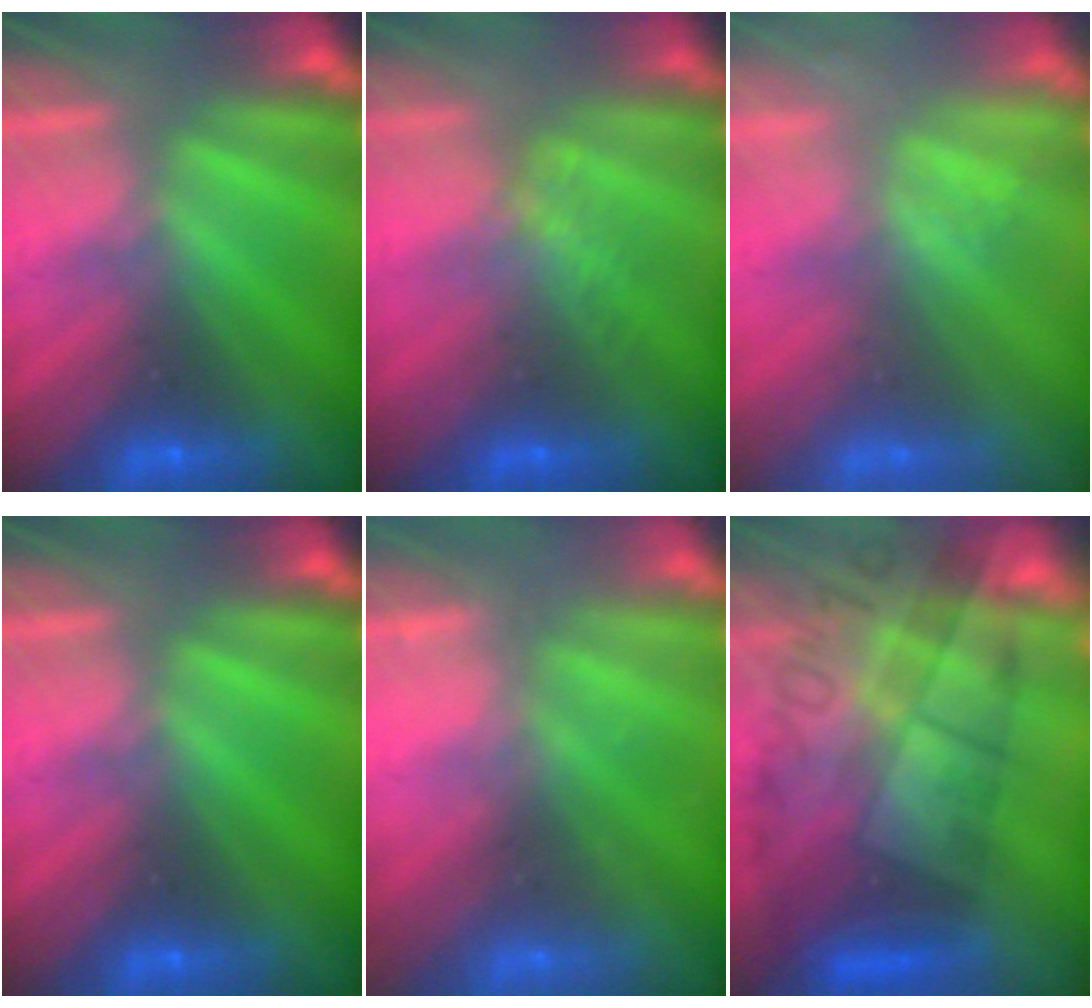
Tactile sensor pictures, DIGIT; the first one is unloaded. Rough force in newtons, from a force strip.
{"total": 1.3}
{"total": 2.1}
{"total": 0.0}
{"total": 2.2}
{"total": 11.1}